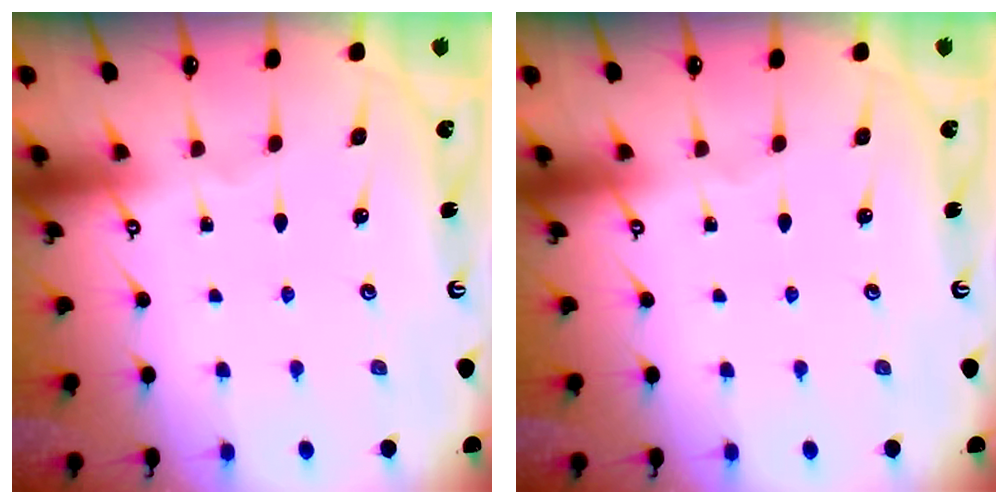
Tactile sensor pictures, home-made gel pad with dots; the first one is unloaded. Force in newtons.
{"total": 0.0}